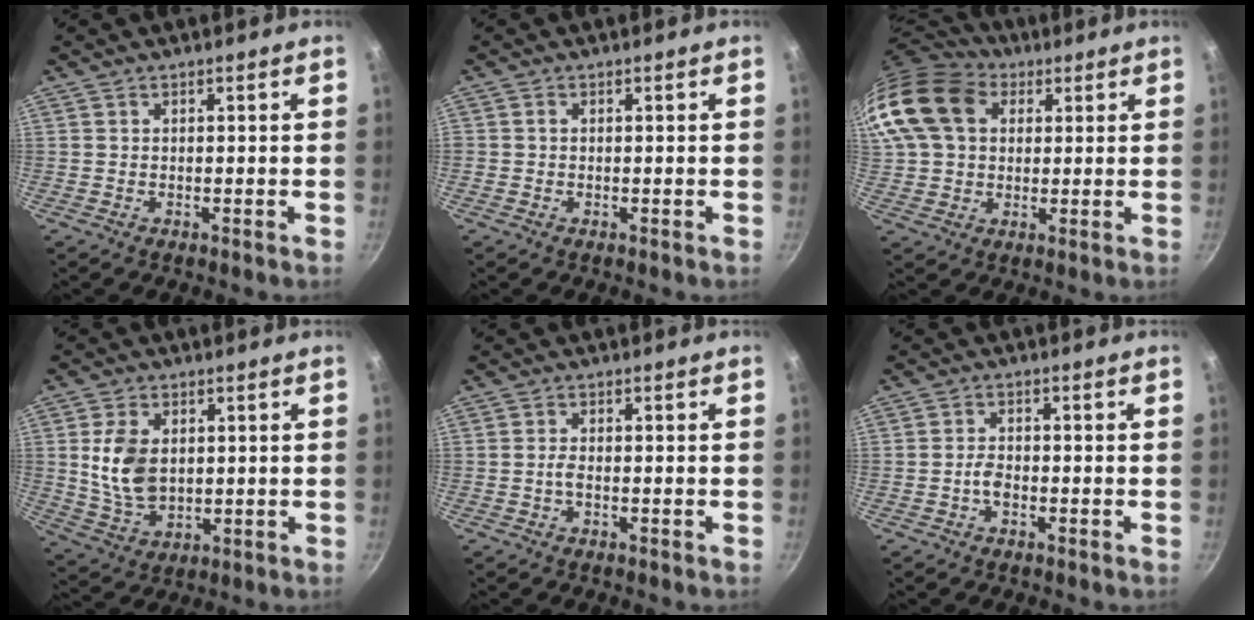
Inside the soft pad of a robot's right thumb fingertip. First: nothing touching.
{"total": 0.6, "force": [-0.1, 0.6, 0.2], "torque": [-0.002, 0.003, -0.004]}
{"total": 18.3, "force": [5.5, 13.8, 10.7], "torque": [-0.218, 0.025, 0.088]}
{"total": 9.9, "force": [1.4, 6.6, 7.3], "torque": [-0.130, -0.015, 0.036]}
{"total": 1.5, "force": [-0.6, 0.7, 1.2], "torque": [-0.026, 0.008, -0.013]}
{"total": 2.3, "force": [-1.1, 1.4, 1.5], "torque": [-0.022, 0.016, -0.022]}